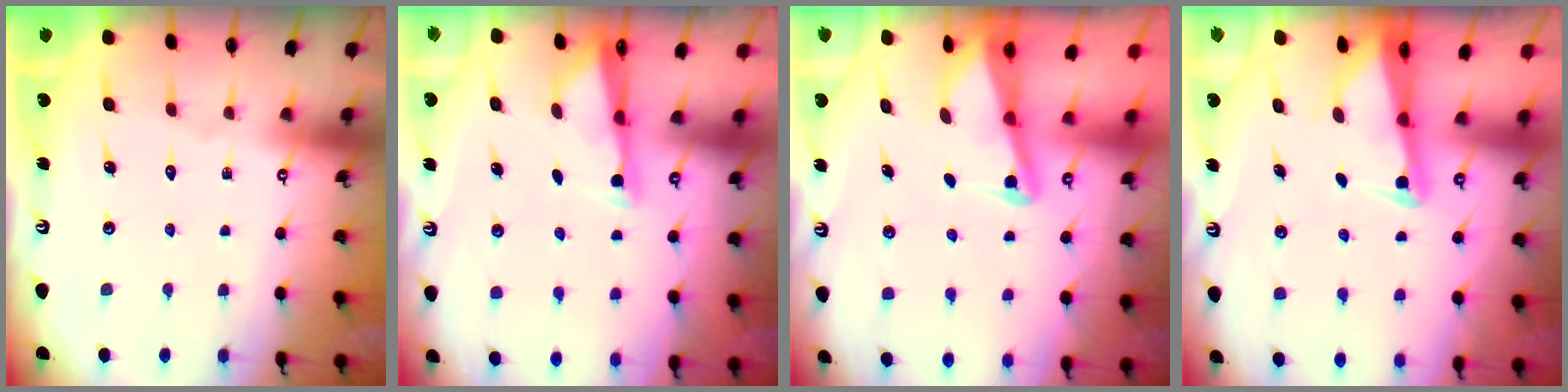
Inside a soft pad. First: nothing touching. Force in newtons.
{"total": 2.9, "press": 2.8, "slide": 0.6}
{"total": 2.1, "press": 2.1, "slide": 0.3}
{"total": 2.4, "press": 2.4, "slide": 0.2}